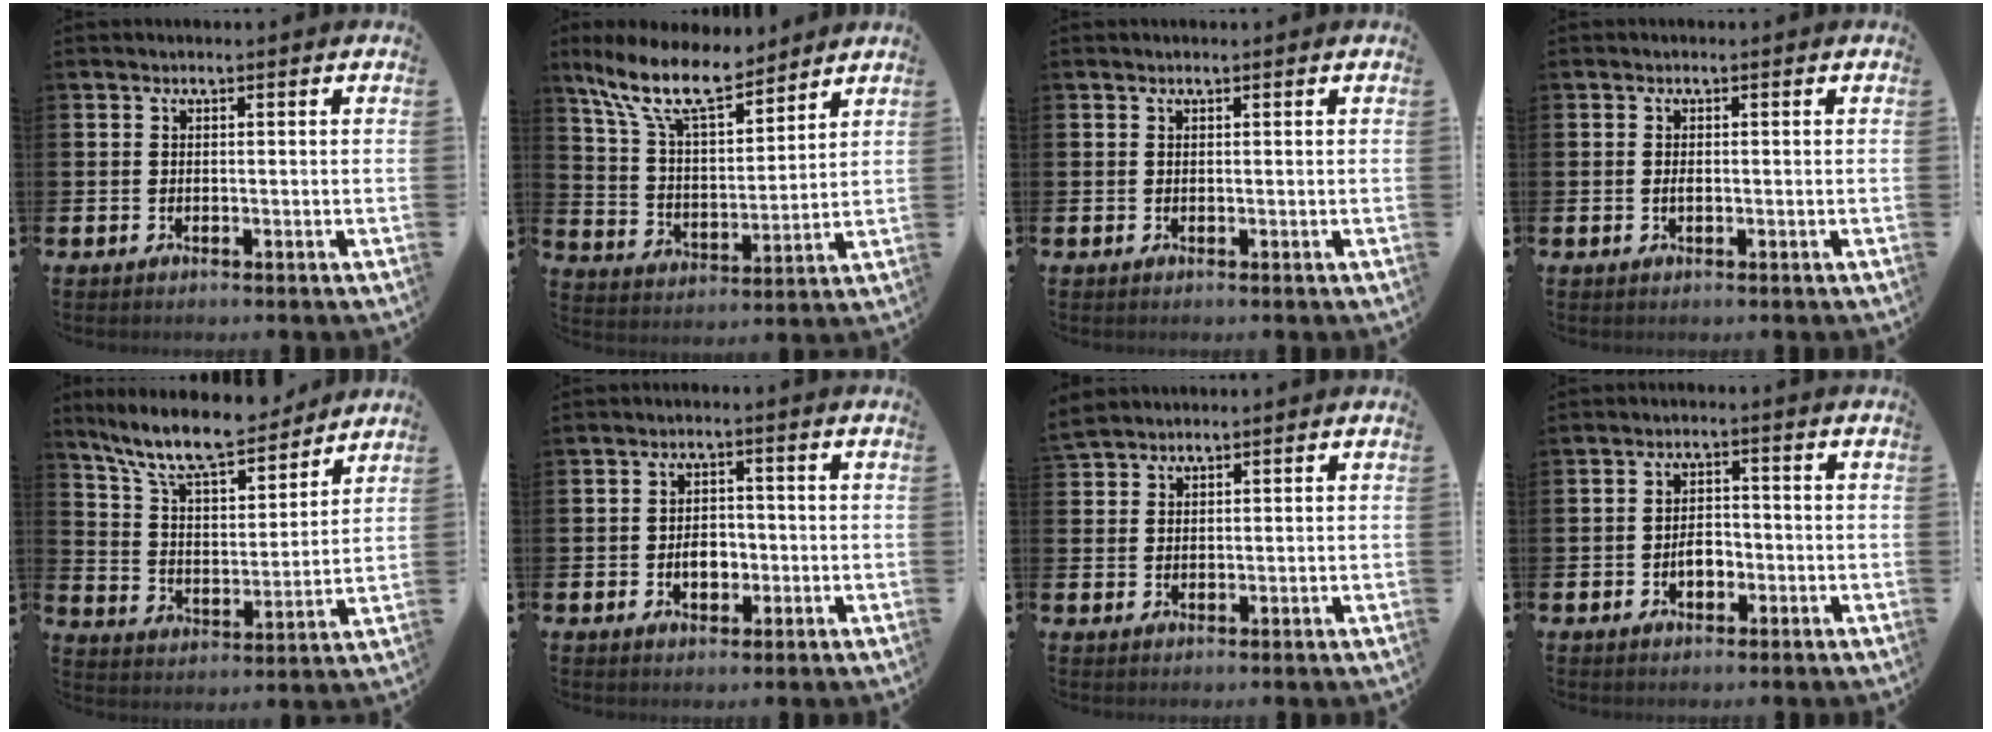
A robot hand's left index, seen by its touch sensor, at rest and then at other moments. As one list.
[{"total": 11.7, "force": [9.4, 3.8, 5.8], "torque": [-0.146, -0.041, 0.168]}, {"total": 0.0}, {"total": 0.8, "force": [-0.2, 0.3, 0.7], "torque": [-0.013, 0.001, -0.005]}, {"total": 10.9, "force": [9.5, 2.6, 4.5], "torque": [-0.123, -0.057, 0.168]}, {"total": 3.3, "force": [-0.8, 2.3, 2.2], "torque": [-0.027, -0.003, -0.021]}, {"total": 2.5, "force": [2.4, 0.5, -0.1], "torque": [0.004, -0.009, 0.045]}, {"total": 3.0, "force": [-1.0, 1.9, 2.1], "torque": [-0.031, 0.001, -0.022]}]